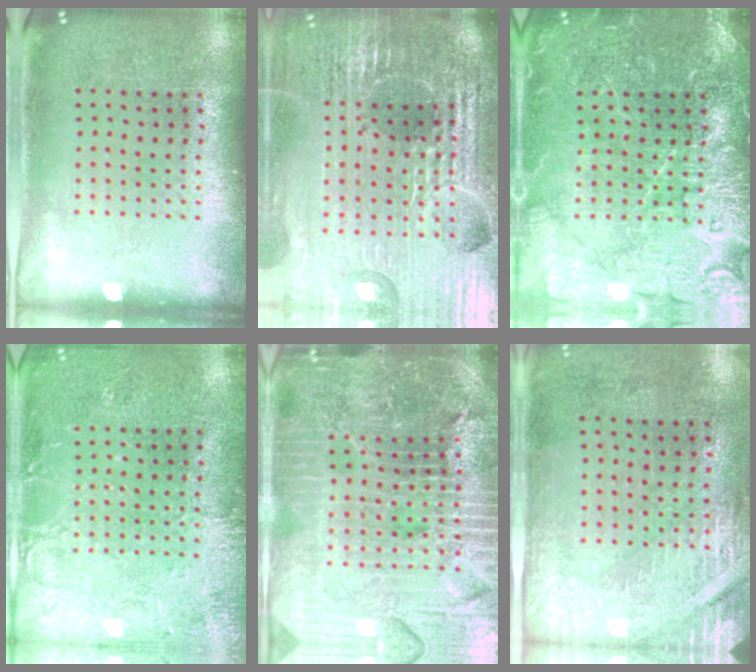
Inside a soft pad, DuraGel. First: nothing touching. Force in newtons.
{"total": 6.5, "press": 5.7, "slide": 3.1}
{"total": 6.7, "press": 6.6, "slide": 1.0}
{"total": 2.9, "press": 2.9, "slide": 0.4}
{"total": 6.1, "press": 5.4, "slide": 2.8}
{"total": 2.9, "press": 2.5, "slide": 1.4}